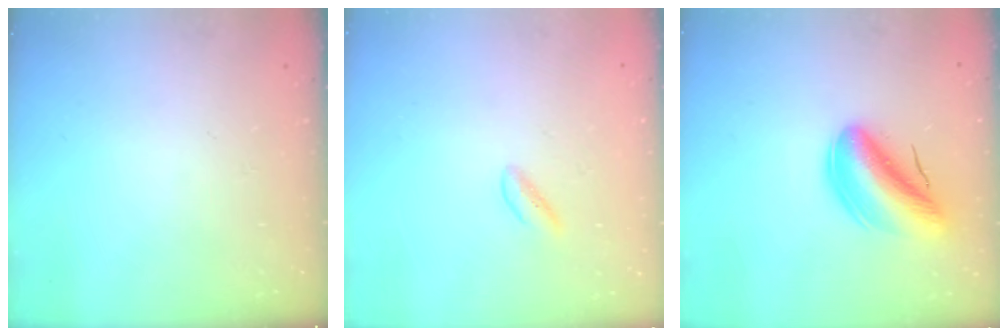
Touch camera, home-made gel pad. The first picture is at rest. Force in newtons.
{"total": 0.0}
{"total": 11.7, "press": 11.3, "slide": 3.2}